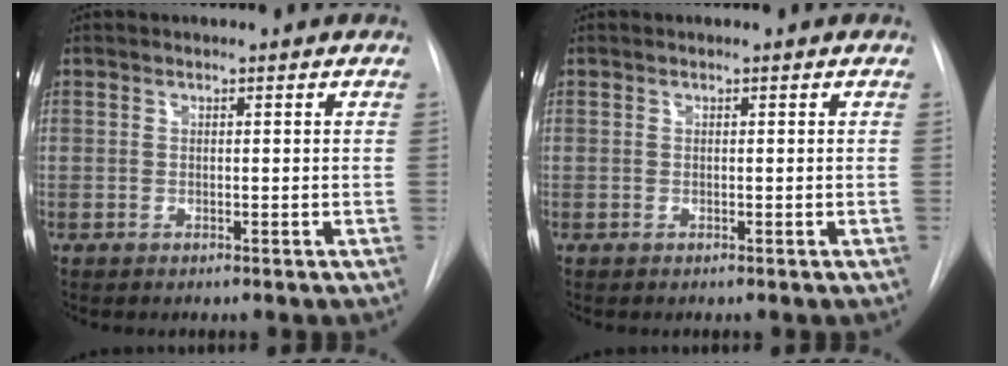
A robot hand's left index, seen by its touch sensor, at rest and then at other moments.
{"total": 0.0}